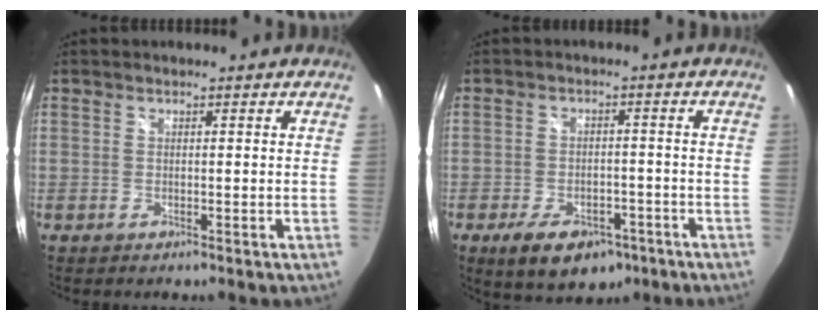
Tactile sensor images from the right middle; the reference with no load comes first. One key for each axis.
{"total": 10.5, "fx": -6.4, "fy": 5.8, "fz": 5.9, "tx": -0.123, "ty": -0.008, "tz": -0.087}